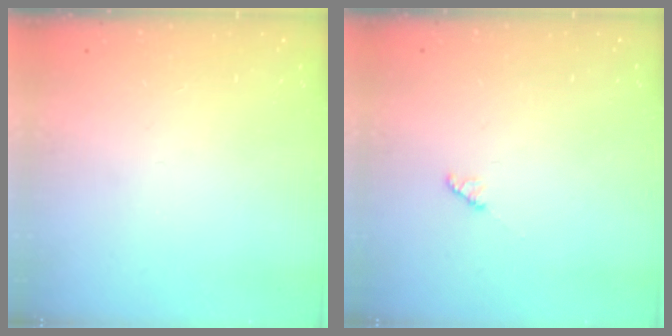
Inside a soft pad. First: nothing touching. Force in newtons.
{"total": 2.2, "press": 2.2, "slide": 0.3}